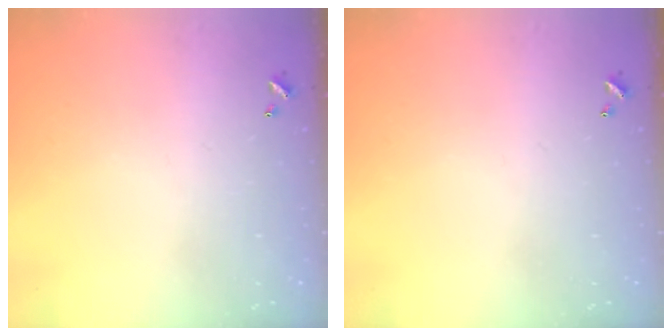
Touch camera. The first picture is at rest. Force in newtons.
{"total": 0.0}